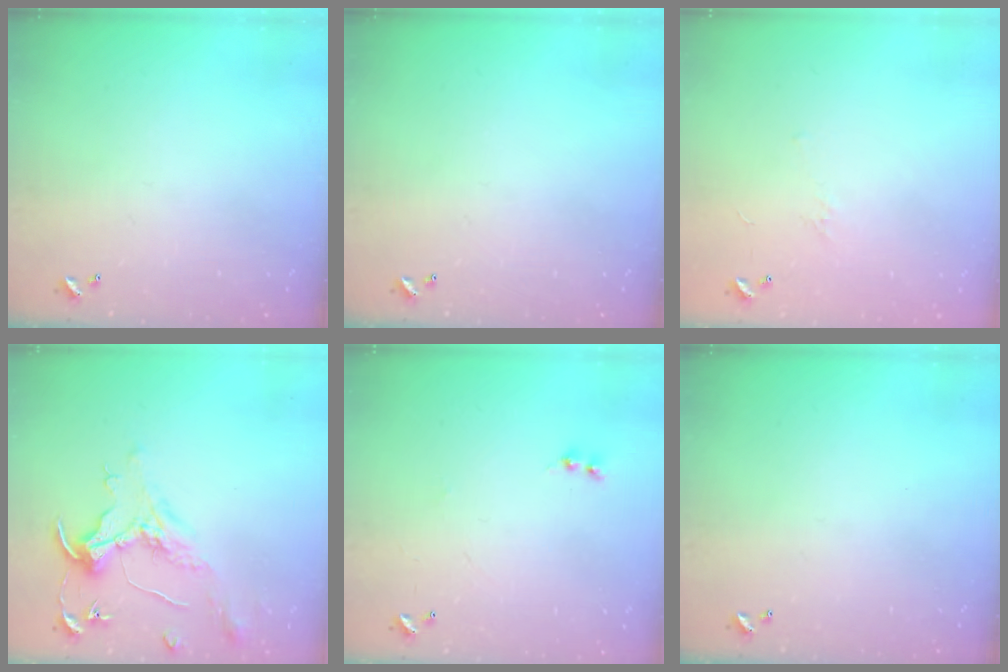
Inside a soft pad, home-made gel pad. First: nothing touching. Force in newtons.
{"total": 0.0}
{"total": 5.7, "press": 5.5, "slide": 1.1}
{"total": 1.6, "press": 1.4, "slide": 0.7}
{"total": 1.5, "press": 1.4, "slide": 0.3}
{"total": 0.0}